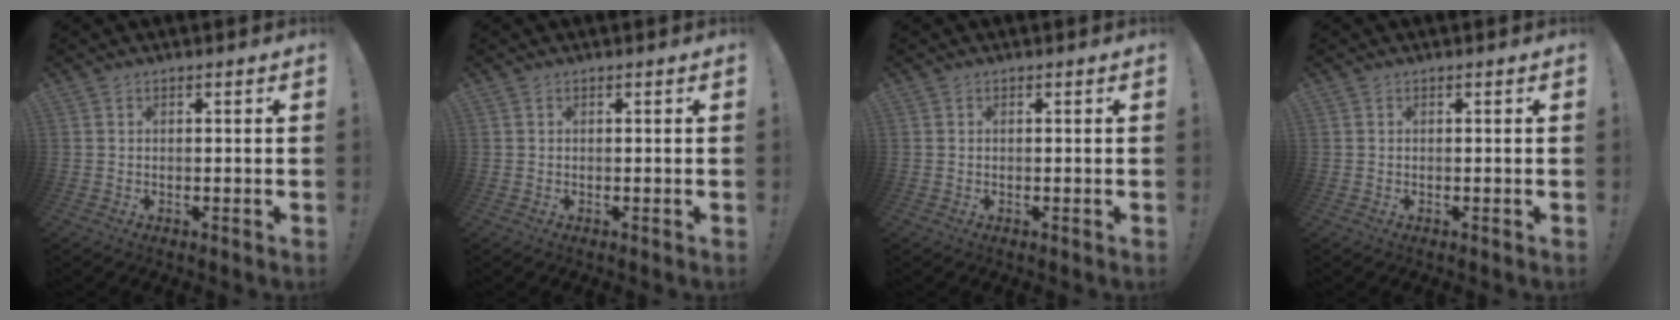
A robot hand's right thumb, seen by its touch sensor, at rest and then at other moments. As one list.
[{"total": 0.0}, {"total": 0.0}, {"total": 0.0}]